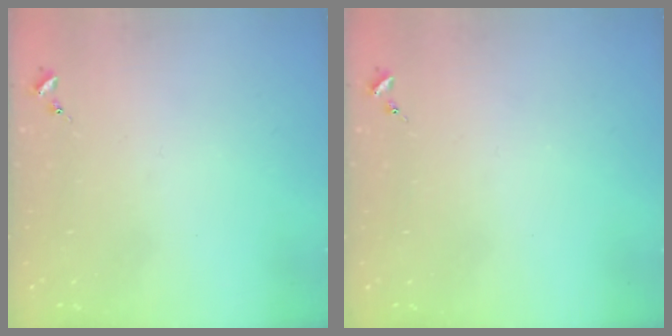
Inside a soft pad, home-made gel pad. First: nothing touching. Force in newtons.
{"total": 0.0}